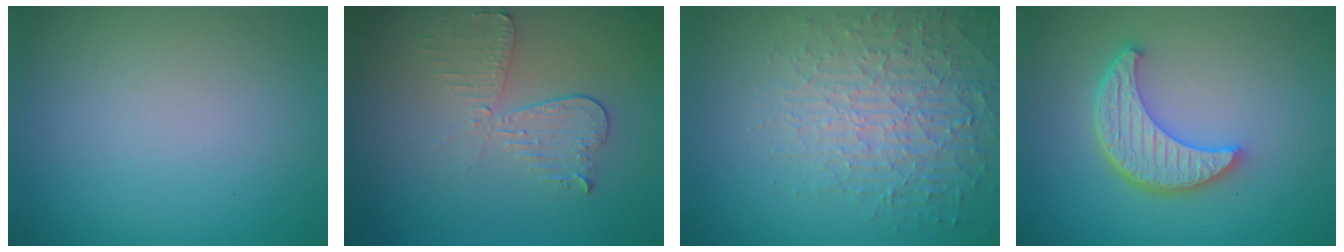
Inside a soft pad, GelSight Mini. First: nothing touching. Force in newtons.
{"total": 3.1, "press": 2.7, "slide": 1.6}
{"total": 4.8, "press": 4.5, "slide": 1.7}
{"total": 5.5, "press": 4.2, "slide": 3.4}